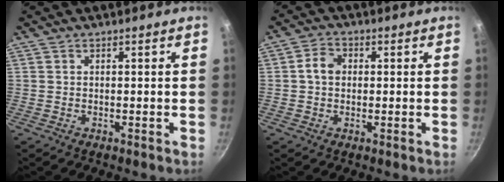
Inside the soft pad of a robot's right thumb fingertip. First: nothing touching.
{"total": 4.1, "force": [0.3, 3.3, 2.5], "torque": [-0.030, 0.013, -0.002]}